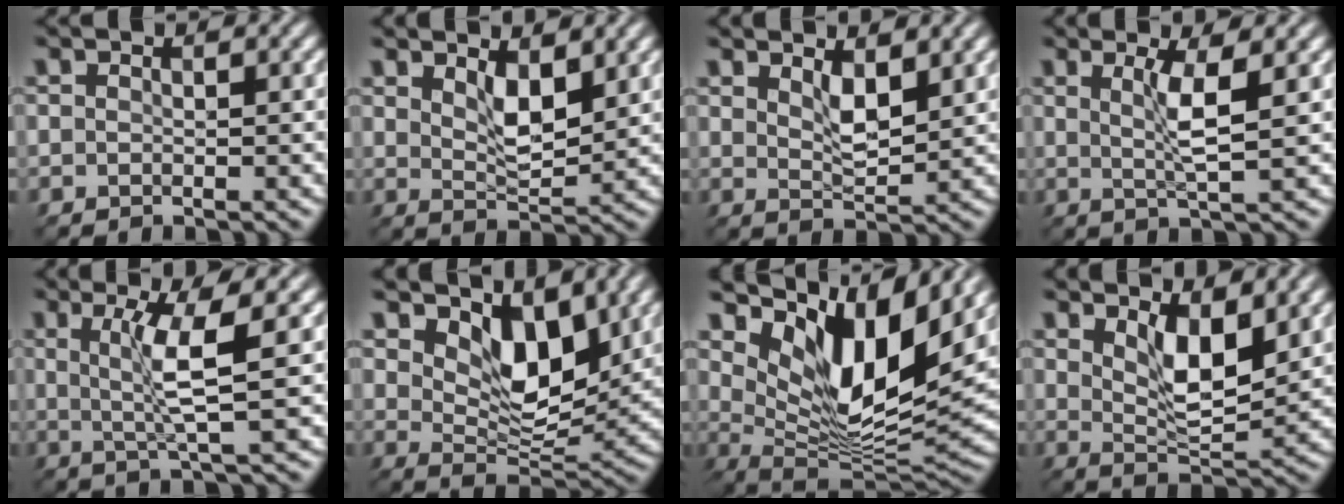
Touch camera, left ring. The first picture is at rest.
{"total": 2.8, "force": [1.7, 0.9, 2.1], "torque": [-0.041, -0.005, 0.035]}
{"total": 2.2, "force": [1.5, 0.6, 1.6], "torque": [-0.032, -0.004, 0.030]}
{"total": 2.8, "force": [1.0, 0.1, 2.6], "torque": [-0.050, -0.001, 0.019]}
{"total": 3.9, "force": [1.0, 0.2, 3.7], "torque": [-0.073, 0.001, 0.024]}
{"total": 5.5, "force": [3.2, 2.7, 3.5], "torque": [-0.065, -0.017, 0.049]}
{"total": 11.5, "force": [5.7, 4.0, 9.2], "torque": [-0.155, -0.006, 0.116]}
{"total": 4.4, "force": [2.1, 1.5, 3.5], "torque": [-0.067, -0.008, 0.041]}